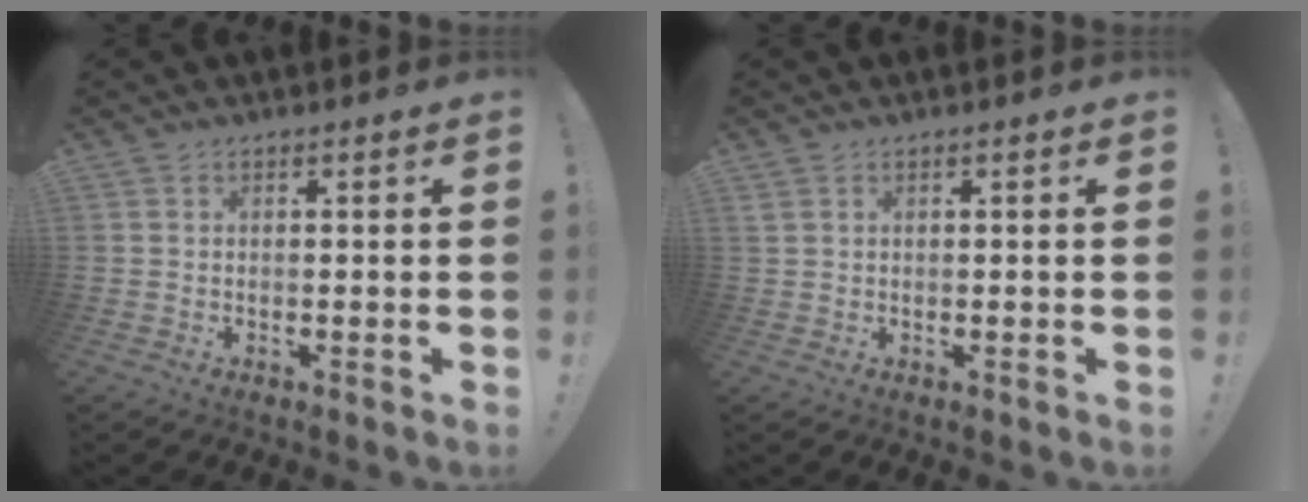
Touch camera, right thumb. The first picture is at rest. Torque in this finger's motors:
{"motor_torque": [-0.05, -0.01, -0.02, -0.21, 0.01]}